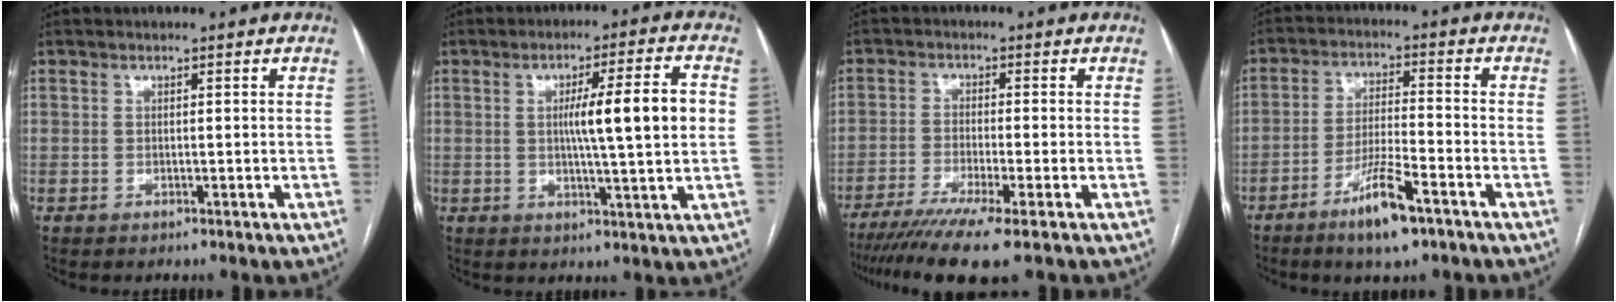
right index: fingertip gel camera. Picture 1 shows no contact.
{"total": 10.8, "force": [1.0, -0.2, 10.7], "torque": [-0.163, 0.007, 0.015]}
{"total": 10.0, "force": [-7.1, -0.6, 7.0], "torque": [-0.112, -0.024, -0.115]}
{"total": 8.7, "force": [-5.4, 1.0, 6.7], "torque": [-0.128, -0.010, -0.094]}